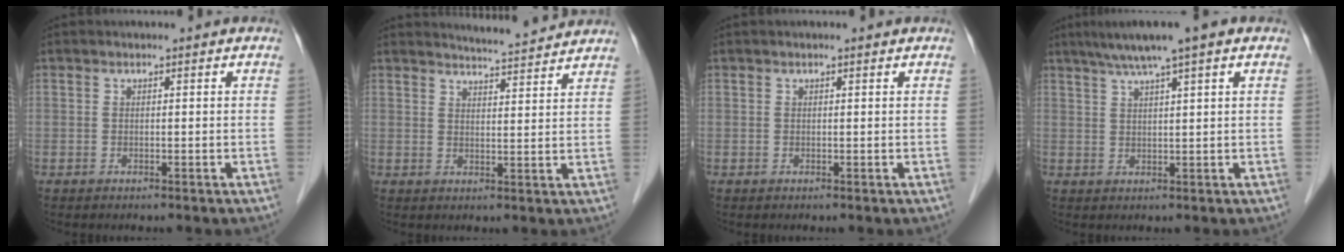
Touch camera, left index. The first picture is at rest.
{"total": 6.9, "force": [6.7, -0.4, 1.2], "torque": [-0.033, 0.003, 0.088]}
{"total": 0.7, "force": [0.6, 0.1, 0.4], "torque": [-0.010, 0.007, 0.009]}
{"total": 7.5, "force": [5.2, 0.0, 5.5], "torque": [-0.086, 0.032, 0.081]}